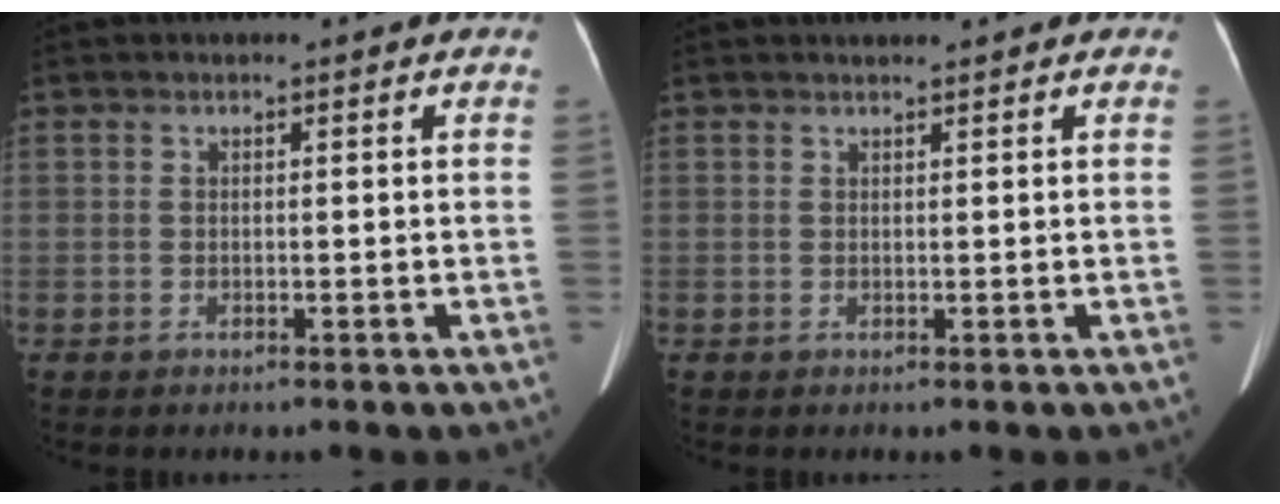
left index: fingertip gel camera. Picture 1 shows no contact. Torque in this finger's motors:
{"motor_torque": [0.06, -0.27, -0.09, -0.02]}